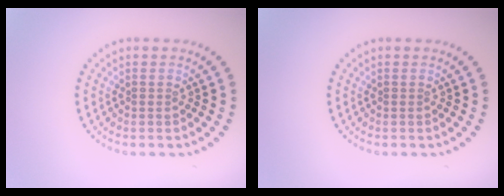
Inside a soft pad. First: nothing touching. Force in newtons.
{"total": 0.0}